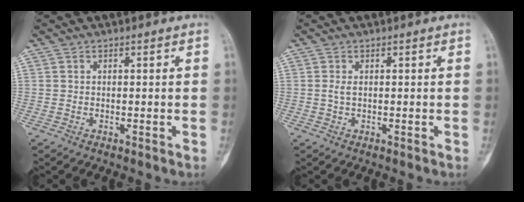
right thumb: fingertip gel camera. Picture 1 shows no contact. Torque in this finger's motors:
{"motor_torque": [0.35, 0.44, 0.16, -0.32, 0.08]}